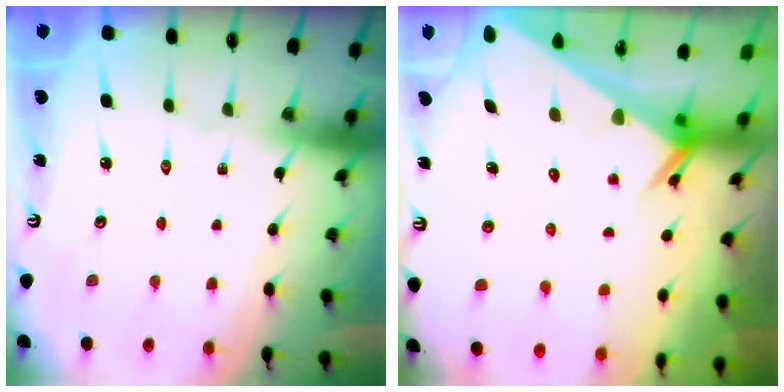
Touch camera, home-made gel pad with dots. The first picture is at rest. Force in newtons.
{"total": 2.4, "press": 2.4, "slide": 0.2}